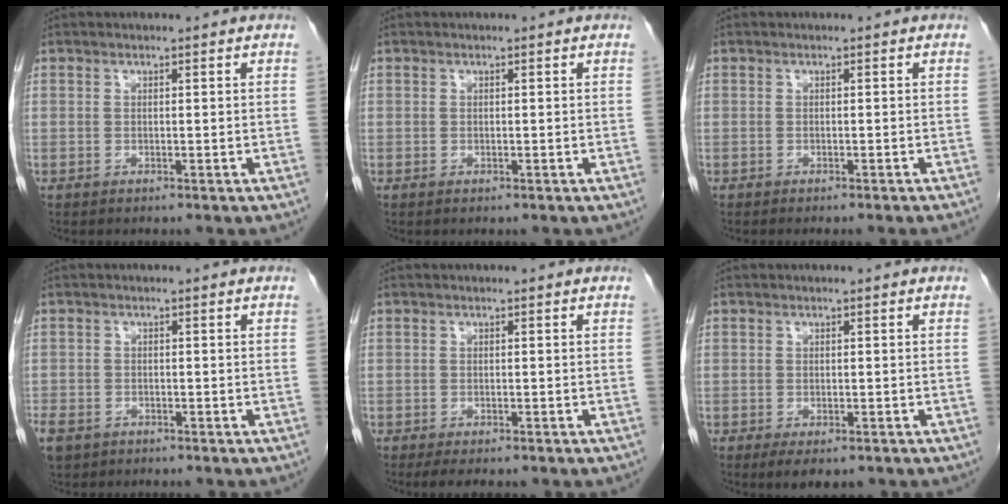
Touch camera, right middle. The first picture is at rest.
{"total": 0.0}
{"total": 2.5, "force": [-2.2, -0.5, 1.1], "torque": [-0.013, 0.004, -0.027]}
{"total": 6.3, "force": [-3.9, 4.2, 2.5], "torque": [-0.063, -0.006, -0.062]}
{"total": 4.2, "force": [-3.2, 1.4, 2.4], "torque": [-0.033, -0.009, -0.040]}
{"total": 3.8, "force": [-2.4, 1.6, 2.4], "torque": [-0.034, -0.007, -0.030]}